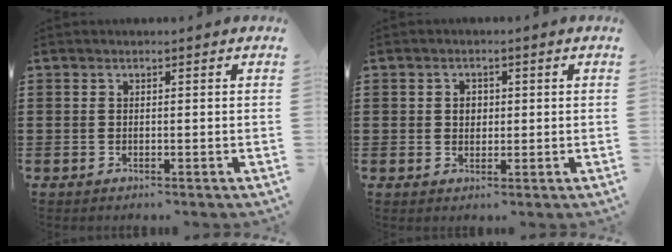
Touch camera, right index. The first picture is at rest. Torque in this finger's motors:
{"motor_torque": [0.03, -0.02, 0.03, 0.02]}